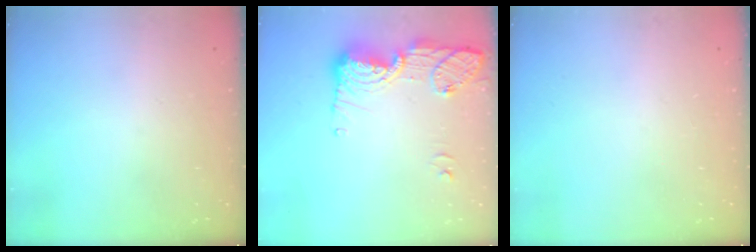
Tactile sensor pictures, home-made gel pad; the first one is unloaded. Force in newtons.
{"total": 14.5, "press": 14.3, "slide": 2.9}
{"total": 0.0}